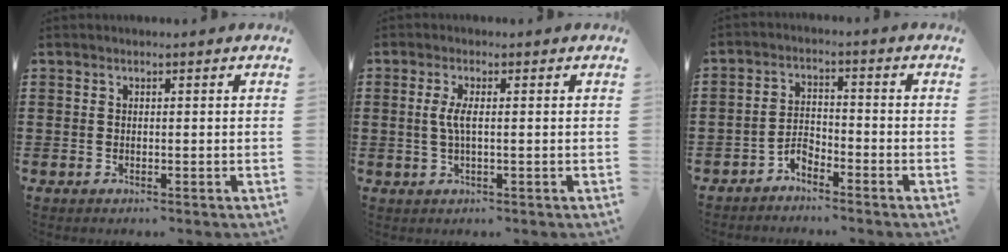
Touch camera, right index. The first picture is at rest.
{"total": 2.9, "force": [0.0, 0.5, 2.8], "torque": [-0.068, -0.007, -0.006]}
{"total": 2.9, "force": [-2.6, 0.9, 0.6], "torque": [-0.020, 0.008, -0.056]}